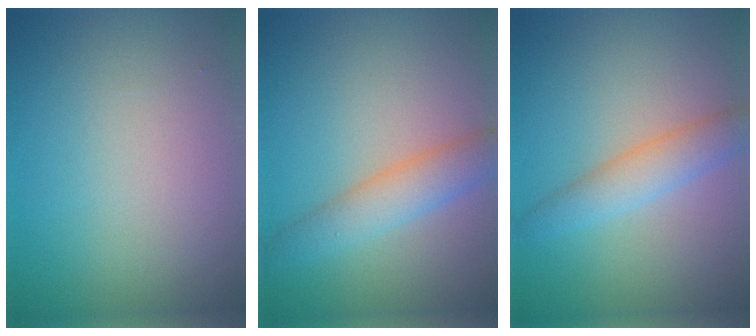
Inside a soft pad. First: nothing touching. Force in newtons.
{"total": 3.7, "press": 3.7, "slide": 0.1}
{"total": 3.2, "press": 3.2, "slide": 0.0}